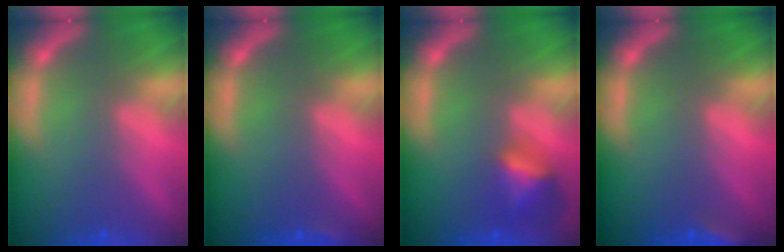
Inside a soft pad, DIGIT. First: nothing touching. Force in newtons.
{"total": 0.9}
{"total": 3.5}
{"total": 2.4}